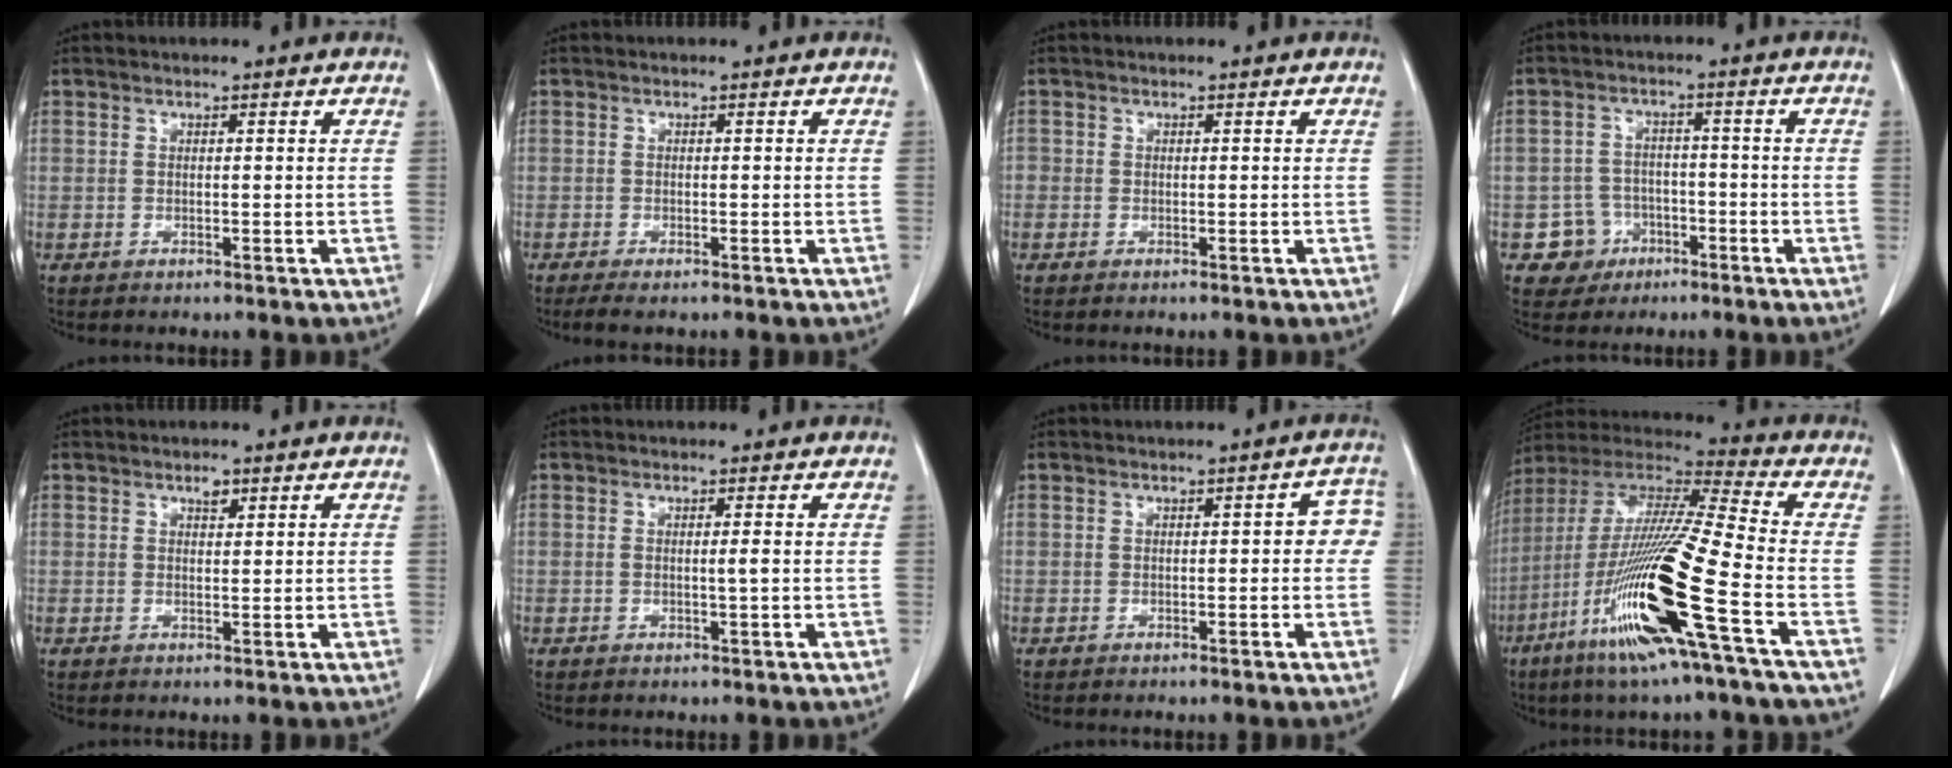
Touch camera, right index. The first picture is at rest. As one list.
[{"total": 2.7, "force": [-2.1, 0.6, 1.6], "torque": [-0.028, -0.008, -0.031]}, {"total": 0.7, "force": [-0.2, 0.7, 0.2], "torque": [0.004, 0.003, -0.006]}, {"total": 5.3, "force": [-2.5, 4.7, 0.2], "torque": [0.005, 0.015, -0.037]}, {"total": 1.4, "force": [0.9, 0.7, 0.8], "torque": [-0.013, -0.001, 0.013]}, {"total": 1.1, "force": [-0.1, -0.2, 1.1], "torque": [-0.019, -0.001, -0.003]}, {"total": 3.8, "force": [0.0, 1.7, 3.5], "torque": [-0.026, 0.022, -0.004]}, {"total": 21.4, "force": [-8.3, -0.4, 19.7], "torque": [-0.422, -0.041, -0.167]}]